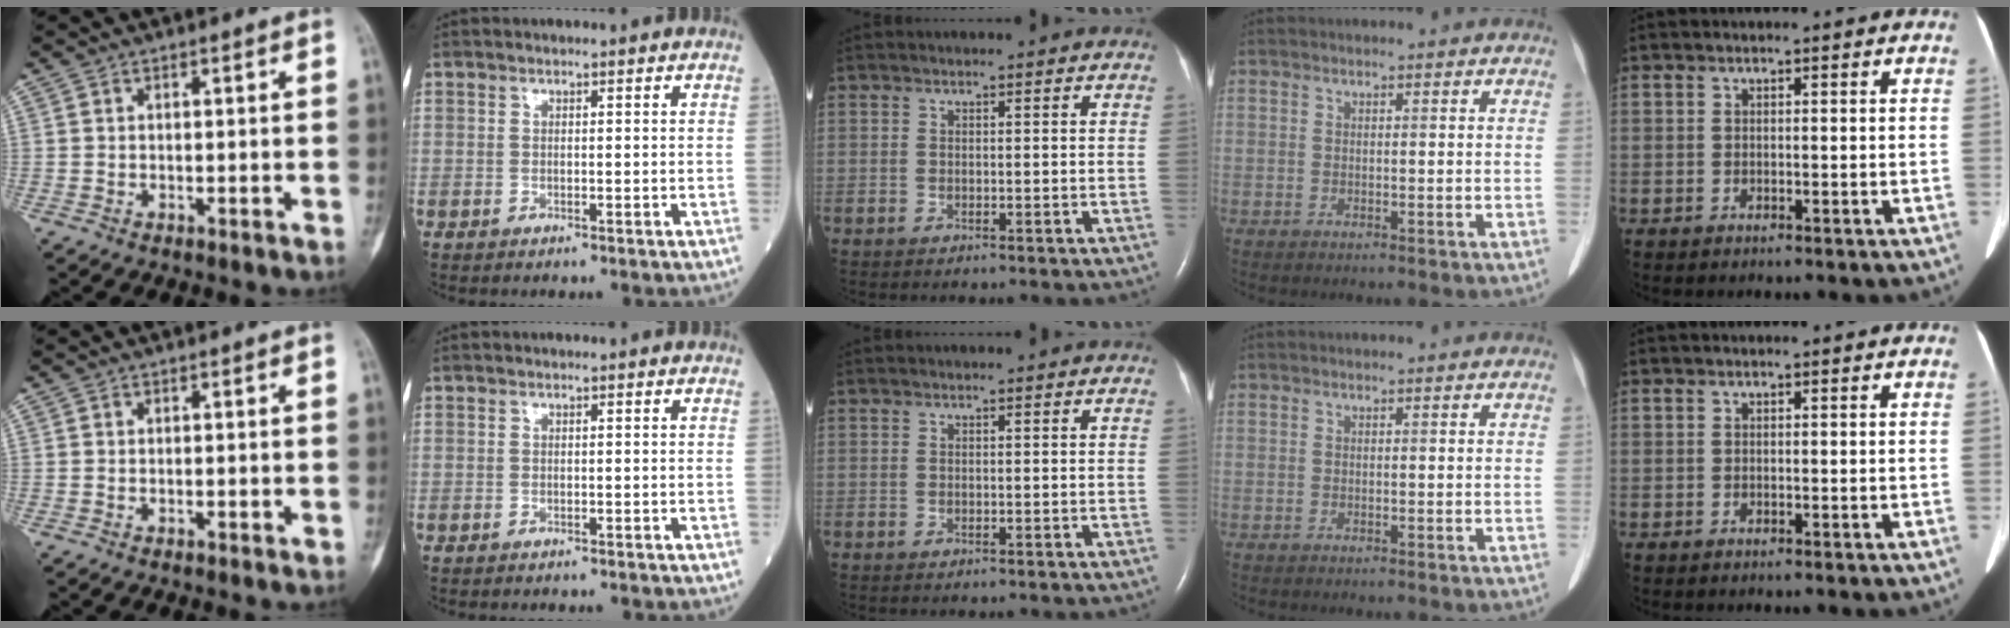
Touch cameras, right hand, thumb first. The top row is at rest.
{"thumb": {"total": 0.5, "force": [-0.1, 0.3, 0.4], "torque": [-0.007, -0.001, -0.002]}, "index": {"total": 0.8, "force": [-0.7, 0.2, 0.2], "torque": [-0.006, -0.001, -0.010]}}